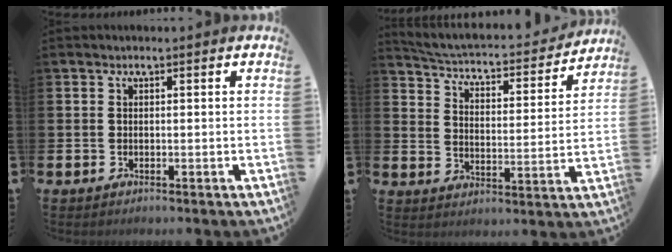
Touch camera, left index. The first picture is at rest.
{"total": 3.8, "force": [3.6, 0.8, 1.0], "torque": [-0.043, -0.037, 0.051]}